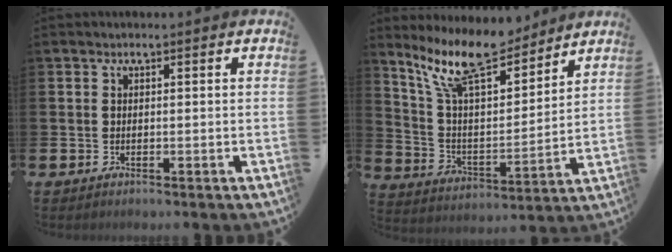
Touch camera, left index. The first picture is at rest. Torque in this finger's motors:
{"motor_torque": [0.34, 0.00, 0.75, 0.21]}